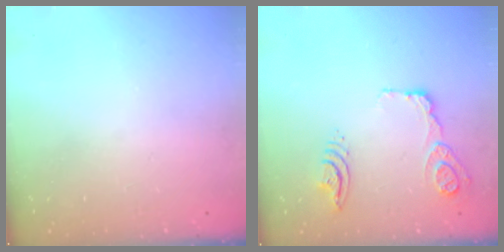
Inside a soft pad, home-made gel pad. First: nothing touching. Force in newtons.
{"total": 21.3, "press": 16.2, "slide": 13.8}